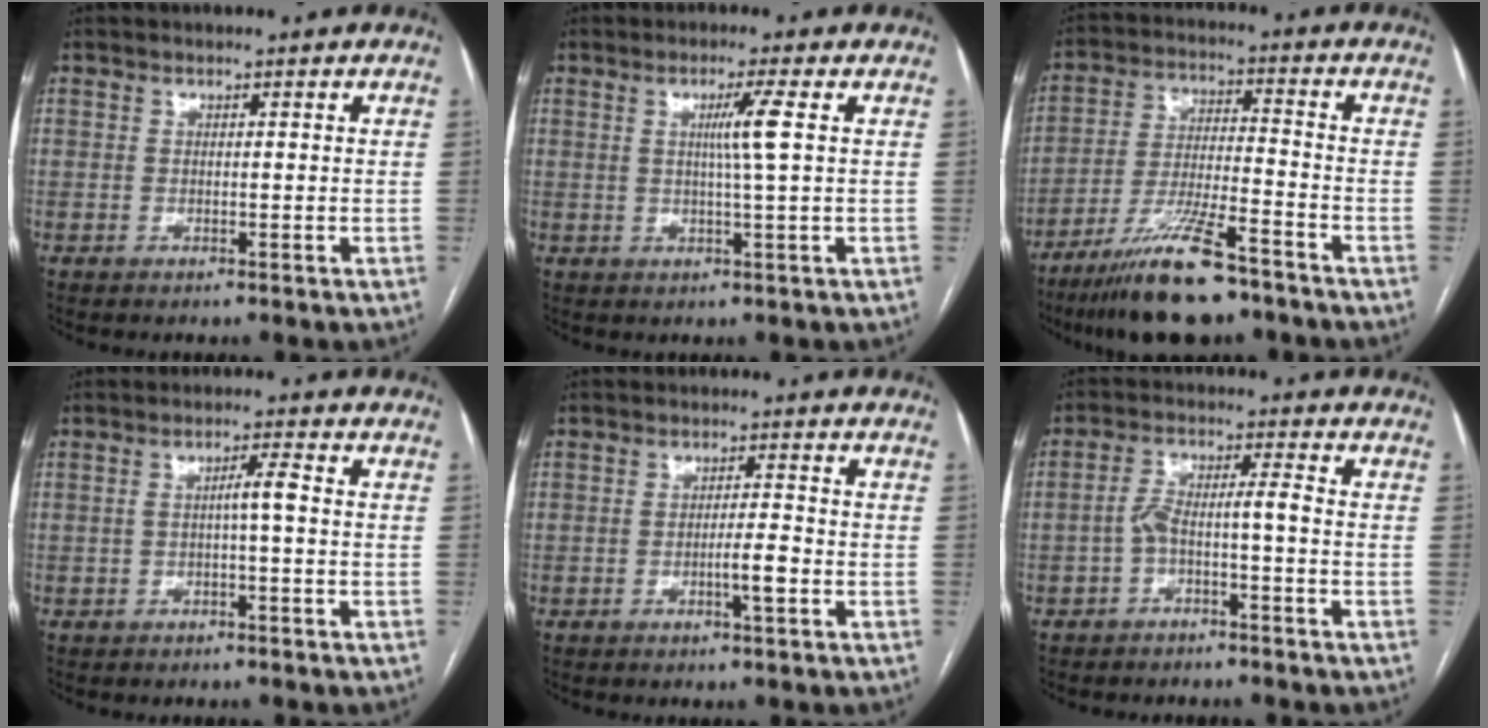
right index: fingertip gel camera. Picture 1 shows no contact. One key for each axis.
{"total": 4.3, "fx": 0.9, "fy": -1.1, "fz": 4.1, "tx": -0.077, "ty": -0.004, "tz": 0.016}
{"total": 13.1, "fx": -9.7, "fy": 1.9, "fz": 8.6, "tx": -0.163, "ty": -0.023, "tz": -0.172}
{"total": 2.8, "fx": -0.1, "fy": 0.0, "fz": 2.8, "tx": -0.048, "ty": 0.004, "tz": -0.002}
{"total": 3.4, "fx": -1.1, "fy": 0.3, "fz": 3.2, "tx": -0.055, "ty": -0.001, "tz": -0.018}
{"total": 4.6, "fx": -1.7, "fy": 0.3, "fz": 4.3, "tx": -0.089, "ty": 0.026, "tz": -0.027}